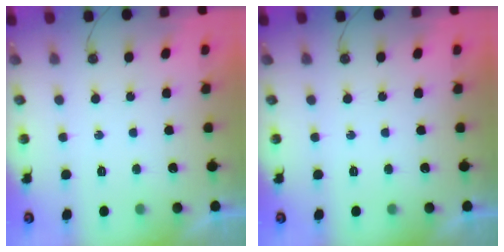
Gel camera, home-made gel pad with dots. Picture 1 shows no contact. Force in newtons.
{"total": 0.0}